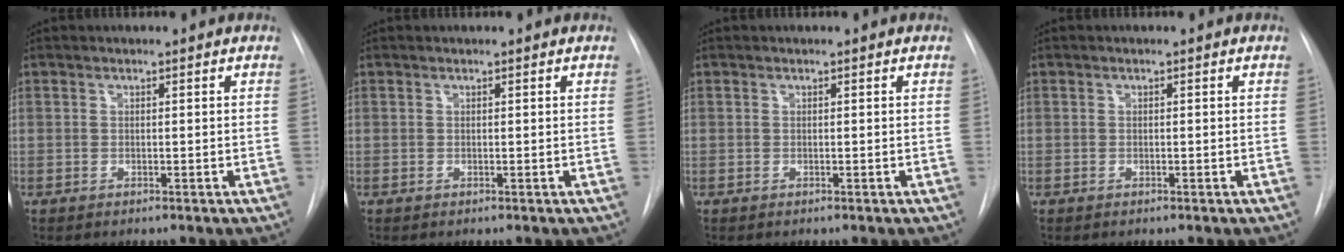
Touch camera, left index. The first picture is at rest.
{"total": 0.5, "force": [0.5, 0.1, 0.0], "torque": [-0.001, 0.011, 0.011]}
{"total": 0.0}
{"total": 0.0}